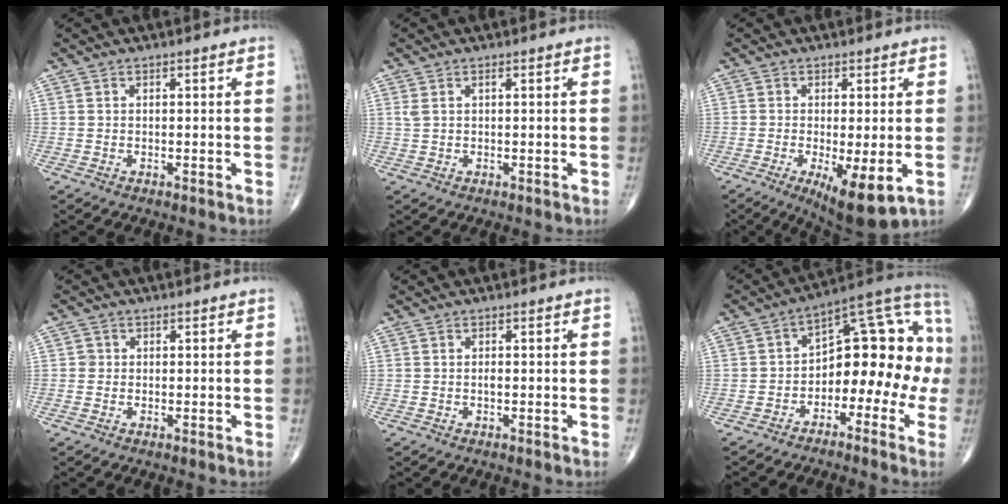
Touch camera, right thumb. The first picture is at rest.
{"total": 1.6, "force": [0.6, 0.5, 1.3], "torque": [-0.036, 0.014, 0.020]}
{"total": 9.5, "force": [-2.8, 2.8, 8.6], "torque": [-0.138, -0.023, -0.039]}
{"total": 1.1, "force": [0.0, 1.1, 0.2], "torque": [0.005, 0.003, -0.001]}
{"total": 0.6, "force": [-0.1, 0.3, 0.5], "torque": [-0.010, -0.001, -0.003]}
{"total": 16.9, "force": [-3.7, 9.8, 13.3], "torque": [-0.128, 0.085, -0.061]}